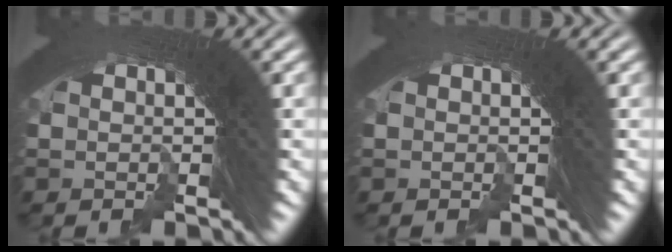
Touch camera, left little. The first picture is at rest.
{"total": 0.0}